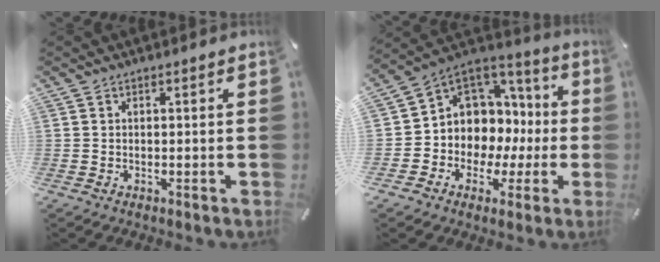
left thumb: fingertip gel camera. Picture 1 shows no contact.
{"total": 7.8, "force": [1.2, 7.6, 1.4], "torque": [-0.030, -0.046, 0.032]}